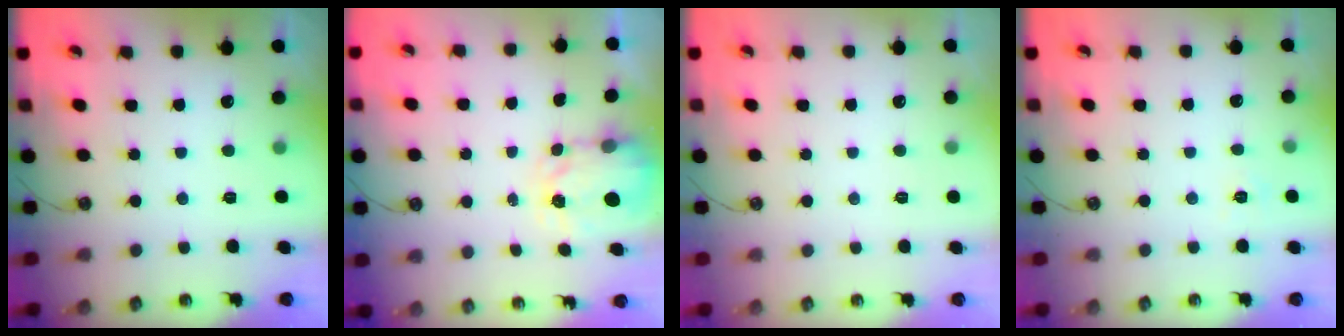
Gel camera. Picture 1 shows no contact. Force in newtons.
{"total": 3.3, "press": 3.3, "slide": 0.4}
{"total": 0.0}
{"total": 3.8, "press": 3.8, "slide": 0.3}